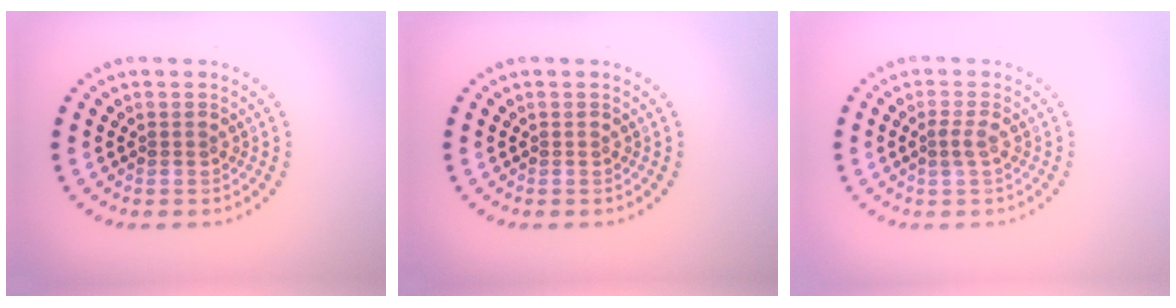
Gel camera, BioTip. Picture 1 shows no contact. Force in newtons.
{"total": 0.0}
{"total": 1.2, "press": 1.0, "slide": 0.6}